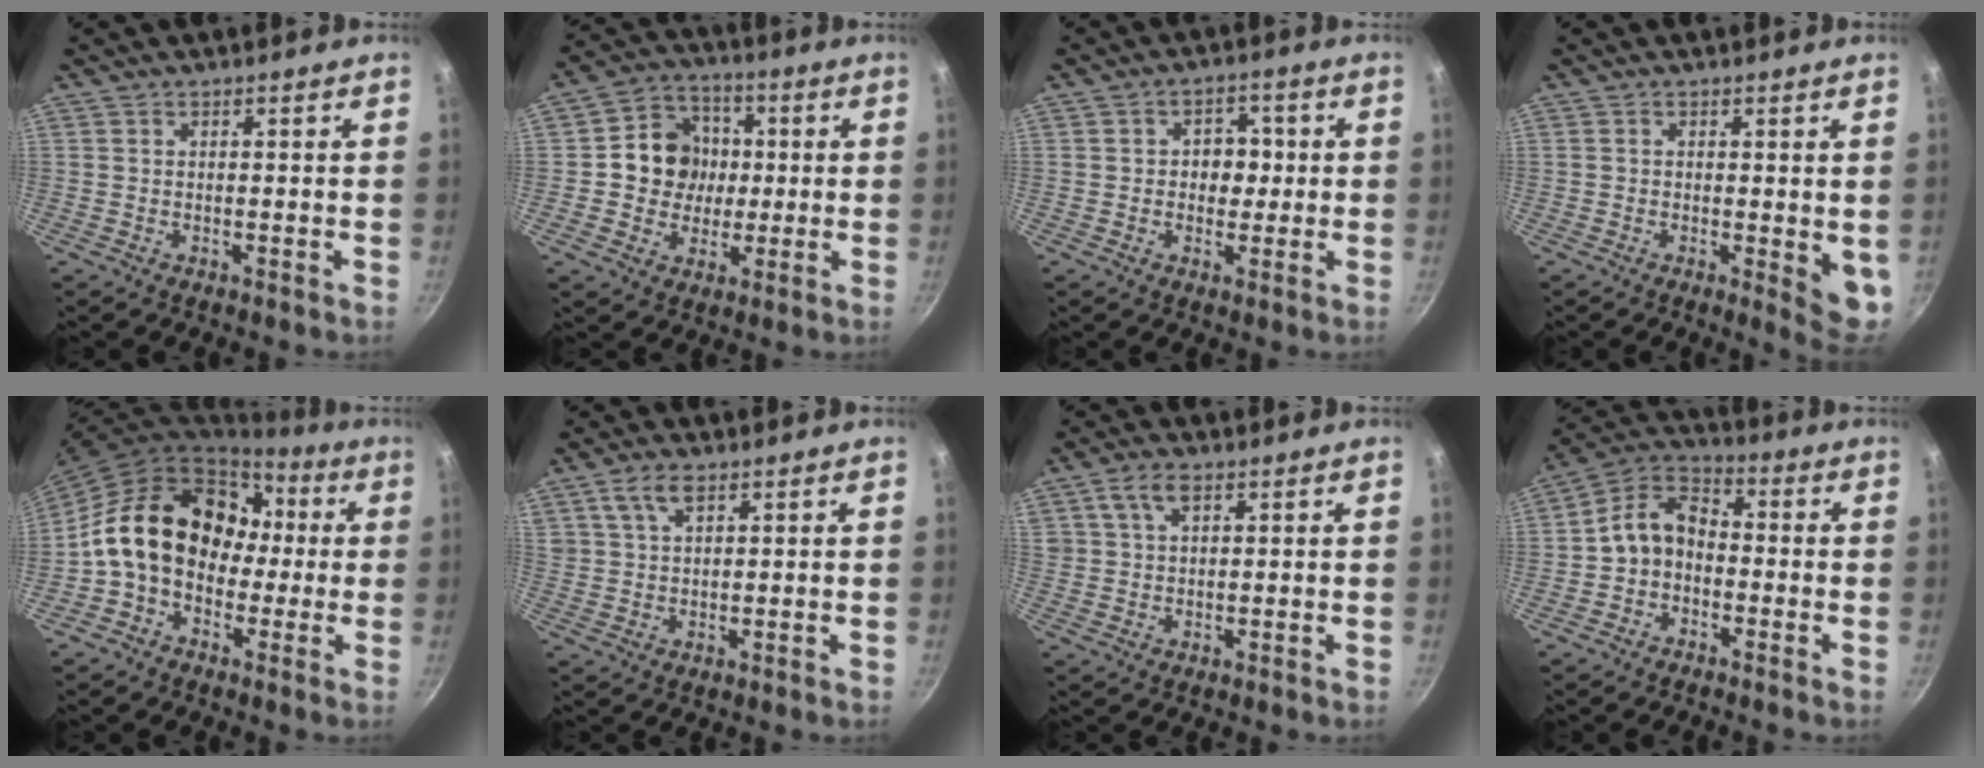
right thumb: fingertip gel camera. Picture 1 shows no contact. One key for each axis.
{"total": 11.2, "fx": 0.5, "fy": 10.2, "fz": 4.8, "tx": -0.035, "ty": 0.014, "tz": -0.004}
{"total": 5.4, "fx": 0.2, "fy": 4.4, "fz": 3.2, "tx": -0.006, "ty": 0.006, "tz": -0.002}
{"total": 5.5, "fx": -0.1, "fy": 2.2, "fz": 5.0, "tx": -0.056, "ty": -0.010, "tz": -0.001}
{"total": 18.6, "fx": 0.6, "fy": 14.1, "fz": 12.0, "tx": -0.166, "ty": 0.057, "tz": -0.002}
{"total": 5.0, "fx": 2.7, "fy": 2.5, "fz": 3.5, "tx": -0.060, "ty": -0.001, "tz": 0.054}
{"total": 4.9, "fx": 2.2, "fy": 2.7, "fz": 3.4, "tx": -0.057, "ty": 0.003, "tz": 0.041}
{"total": 8.5, "fx": -1.6, "fy": 6.4, "fz": 5.4, "tx": -0.075, "ty": 0.043, "tz": -0.048}